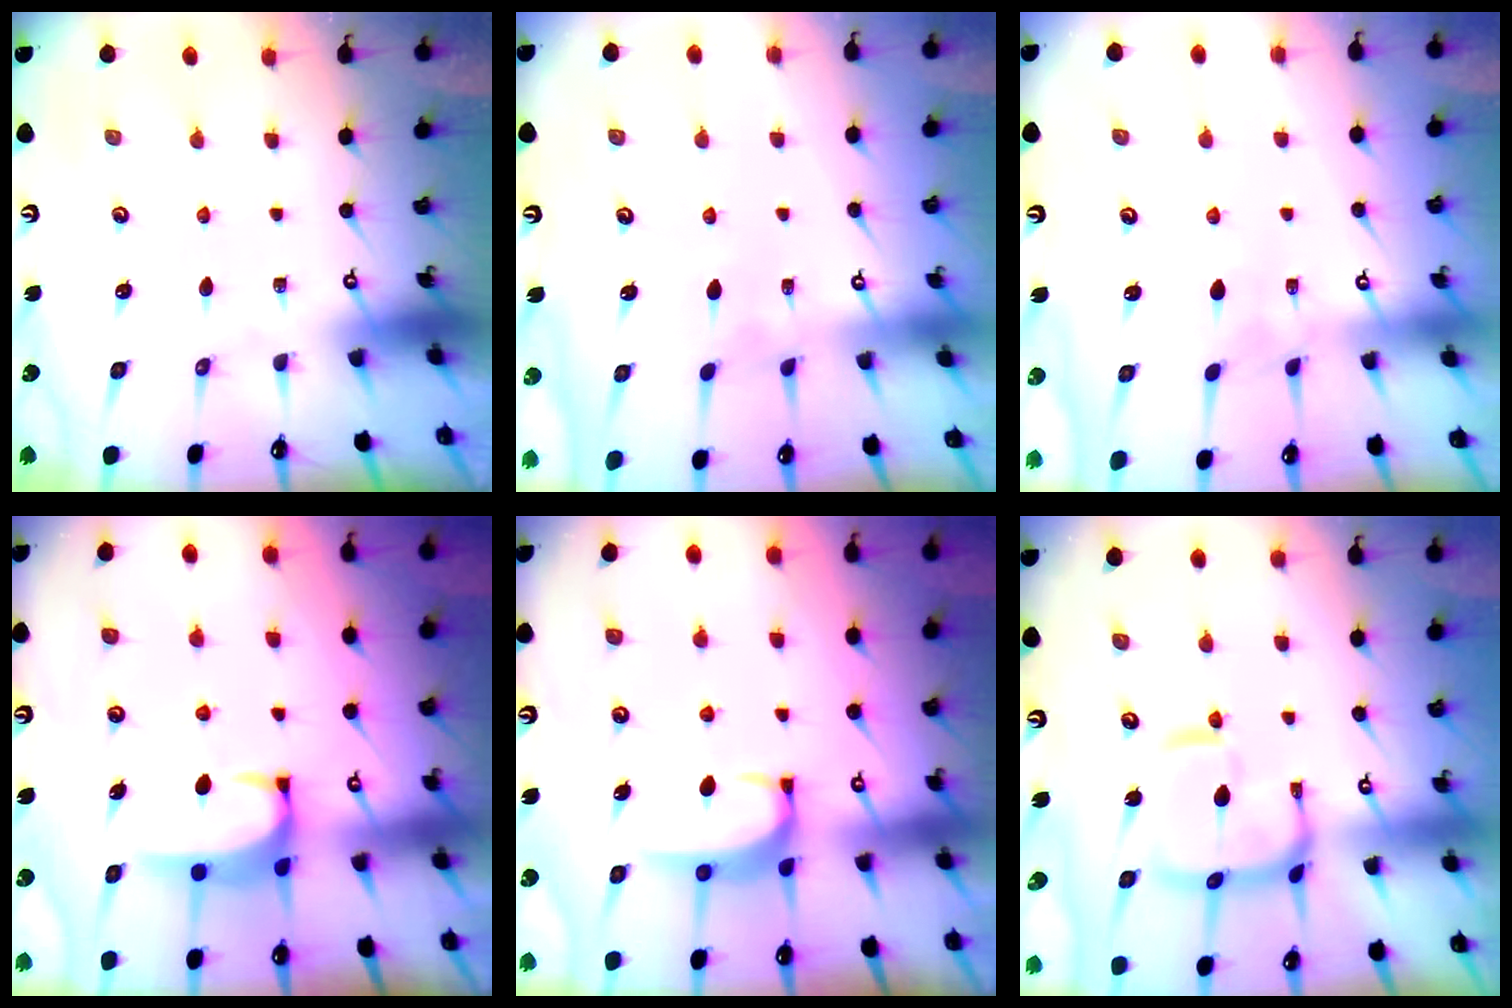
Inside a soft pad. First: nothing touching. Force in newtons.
{"total": 2.9, "press": 2.8, "slide": 0.5}
{"total": 3.0, "press": 2.9, "slide": 0.3}
{"total": 2.5, "press": 2.4, "slide": 0.7}
{"total": 2.6, "press": 2.6, "slide": 0.4}
{"total": 9.8, "press": 9.7, "slide": 1.3}